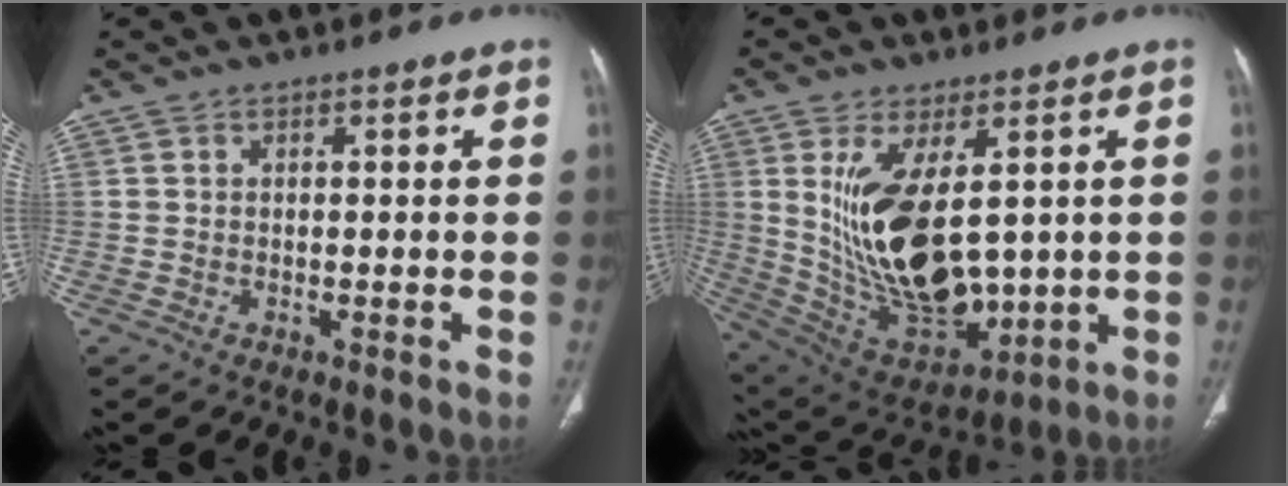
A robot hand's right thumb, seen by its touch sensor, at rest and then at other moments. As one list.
[{"total": 19.9, "force": [2.8, 10.0, 17.0], "torque": [-0.293, -0.024, 0.086]}]